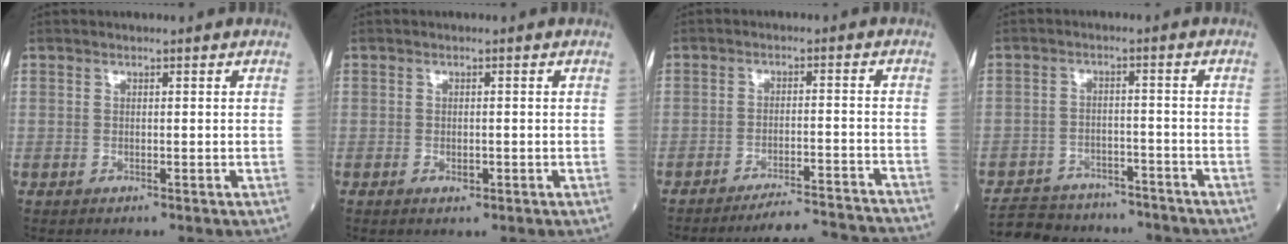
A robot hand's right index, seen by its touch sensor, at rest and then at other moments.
{"total": 1.3, "force": [-0.5, 0.7, 0.9], "torque": [-0.014, -0.002, -0.005]}
{"total": 12.8, "force": [-12.6, -1.1, 2.1], "torque": [-0.010, -0.007, -0.167]}
{"total": 13.6, "force": [-12.2, 5.0, 3.4], "torque": [-0.067, 0.012, -0.166]}